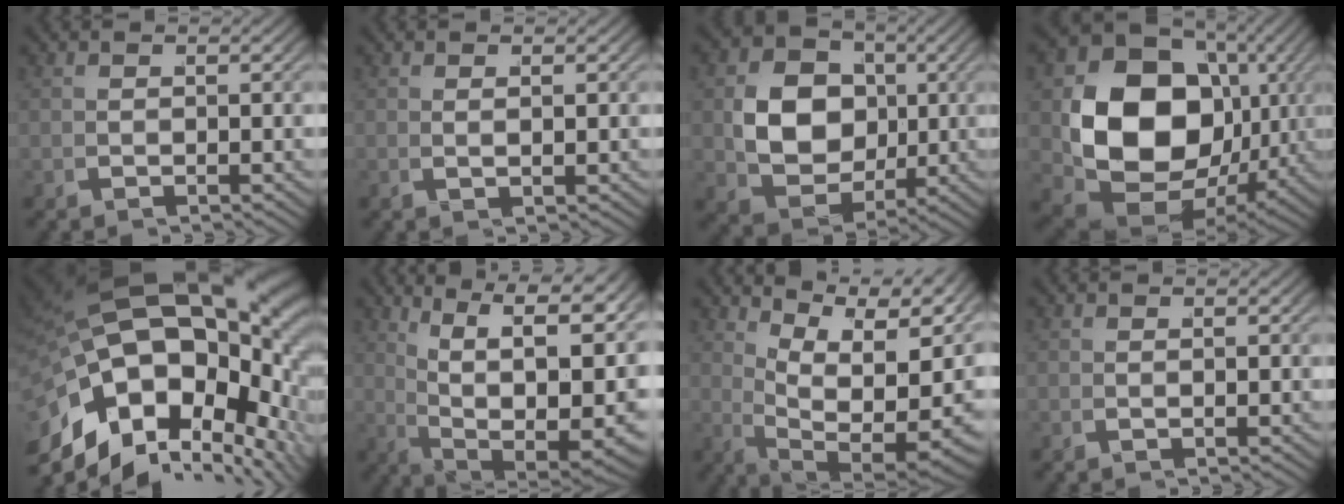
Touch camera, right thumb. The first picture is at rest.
{"total": 0.5, "force": [0.4, -0.3, 0.2], "torque": [-0.005, 0.006, 0.001]}
{"total": 10.4, "force": [0.4, 7.9, 6.7], "torque": [-0.140, -0.040, 0.012]}
{"total": 21.2, "force": [-0.6, 15.3, 14.5], "torque": [-0.308, -0.061, 0.007]}
{"total": 20.7, "force": [1.9, 12.7, 16.3], "torque": [-0.262, -0.005, 0.012]}
{"total": 18.0, "force": [1.2, 11.3, 13.9], "torque": [-0.231, -0.063, 0.040]}
{"total": 15.1, "force": [1.9, 9.0, 12.0], "torque": [-0.212, -0.042, 0.047]}
{"total": 0.0}